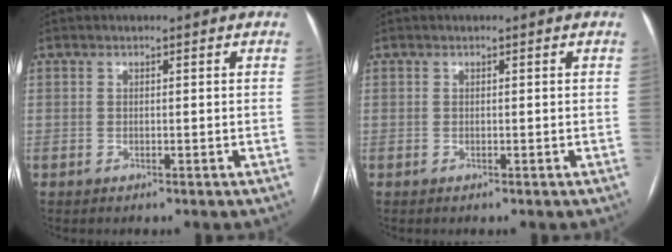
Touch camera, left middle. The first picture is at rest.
{"total": 0.0}